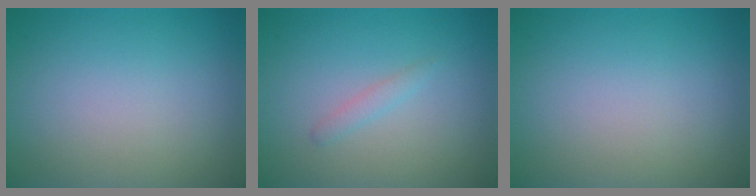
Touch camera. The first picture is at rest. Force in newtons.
{"total": 0.9, "press": 0.9, "slide": 0.0}
{"total": 0.0}